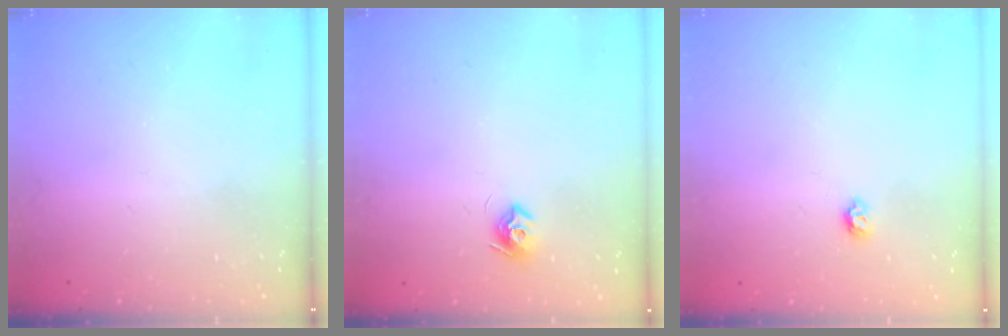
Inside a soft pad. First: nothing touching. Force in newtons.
{"total": 7.8, "press": 7.8, "slide": 0.2}
{"total": 4.0, "press": 3.9, "slide": 0.6}